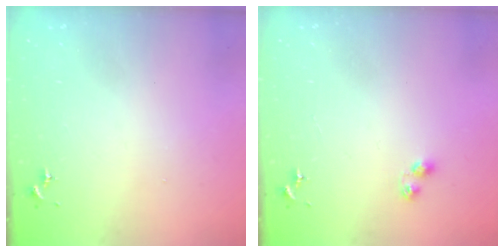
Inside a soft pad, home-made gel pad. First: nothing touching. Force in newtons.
{"total": 4.9, "press": 4.8, "slide": 0.7}